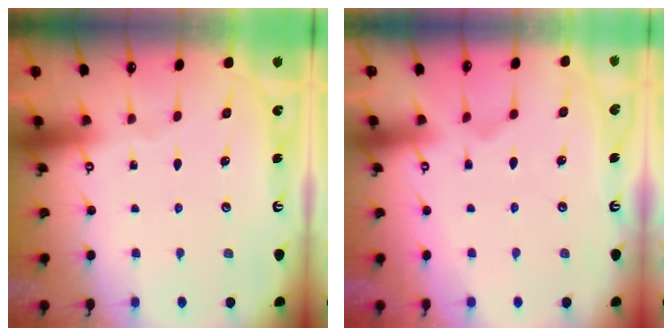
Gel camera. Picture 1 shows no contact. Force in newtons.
{"total": 3.6, "press": 3.4, "slide": 1.1}